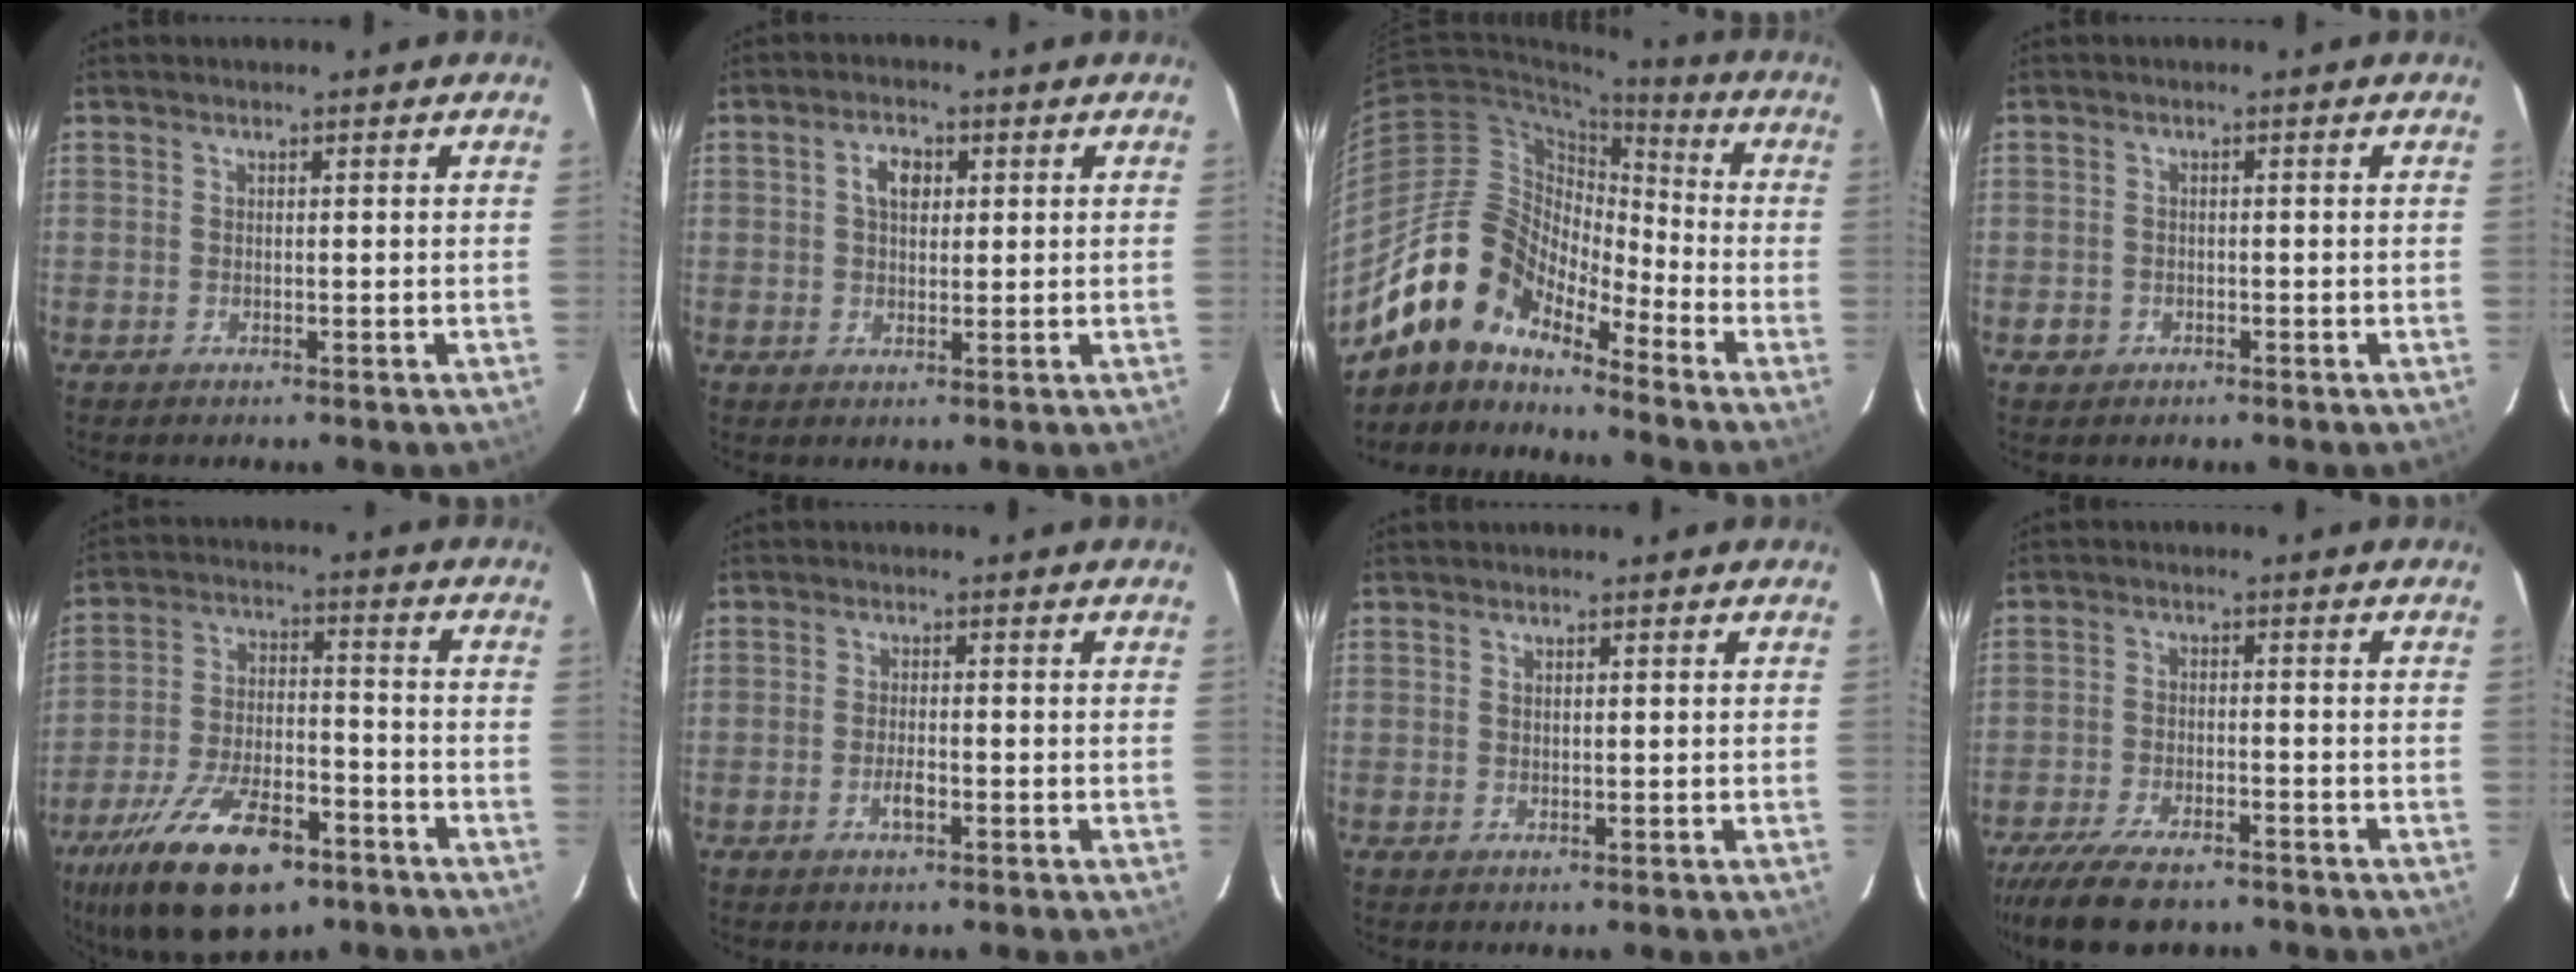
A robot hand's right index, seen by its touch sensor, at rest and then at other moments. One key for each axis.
{"total": 4.0, "fx": 1.1, "fy": 2.6, "fz": 2.9, "tx": -0.048, "ty": 0.012, "tz": 0.021}
{"total": 14.0, "fx": -11.6, "fy": 5.7, "fz": 5.4, "tx": -0.092, "ty": 0.019, "tz": -0.229}
{"total": 2.0, "fx": -0.8, "fy": 1.8, "fz": 0.3, "tx": -0.009, "ty": 0.005, "tz": -0.010}
{"total": 20.2, "fx": -12.9, "fy": 8.7, "fz": 13.0, "tx": -0.255, "ty": -0.021, "tz": -0.209}
{"total": 2.6, "fx": -1.2, "fy": 0.9, "fz": 2.1, "tx": -0.045, "ty": 0.000, "tz": -0.024}
{"total": 0.6, "fx": 0.3, "fy": 0.3, "fz": 0.4, "tx": -0.008, "ty": 0.003, "tz": 0.006}
{"total": 12.2, "fx": -9.8, "fy": 4.0, "fz": 6.1, "tx": -0.144, "ty": -0.030, "tz": -0.166}